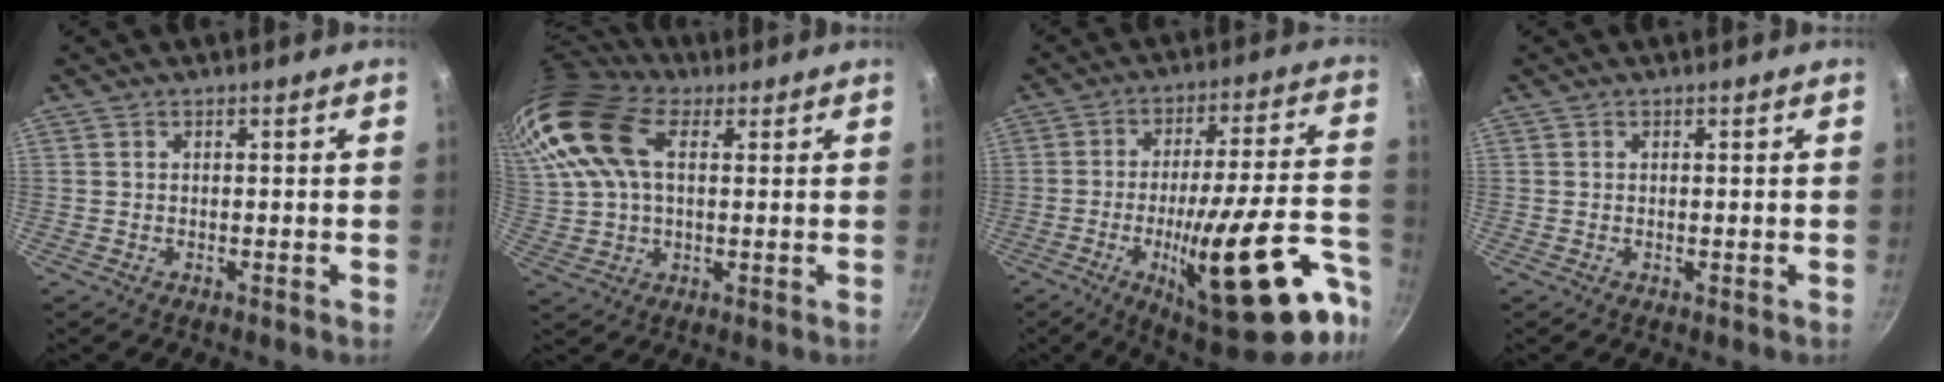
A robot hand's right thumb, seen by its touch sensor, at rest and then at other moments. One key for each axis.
{"total": 18.4, "fx": 7.1, "fy": 11.1, "fz": 12.9, "tx": -0.270, "ty": 0.009, "tz": 0.131}
{"total": 27.1, "fx": -11.1, "fy": 7.5, "fz": 23.5, "tx": -0.303, "ty": 0.035, "tz": -0.154}
{"total": 0.0}